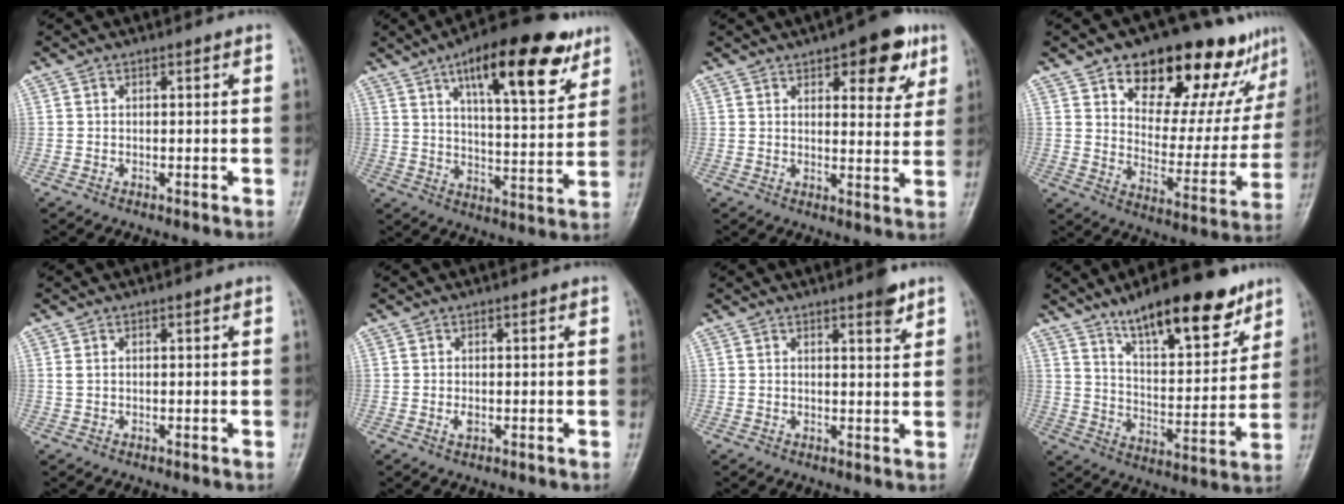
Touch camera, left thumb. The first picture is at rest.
{"total": 19.6, "force": [10.9, 6.5, 14.9], "torque": [-0.189, -0.038, 0.164]}
{"total": 10.7, "force": [5.6, 4.5, 7.9], "torque": [-0.069, -0.021, 0.069]}
{"total": 22.6, "force": [14.9, 10.7, 13.2], "torque": [-0.122, -0.064, 0.216]}
{"total": 0.9, "force": [0.3, 0.5, 0.7], "torque": [-0.013, 0.008, 0.011]}
{"total": 1.3, "force": [0.0, 0.7, 1.0], "torque": [-0.018, -0.003, -0.002]}
{"total": 3.5, "force": [2.4, 0.7, 2.5], "torque": [-0.029, -0.015, 0.032]}
{"total": 18.1, "force": [12.3, 6.0, 11.9], "torque": [-0.146, -0.064, 0.201]}